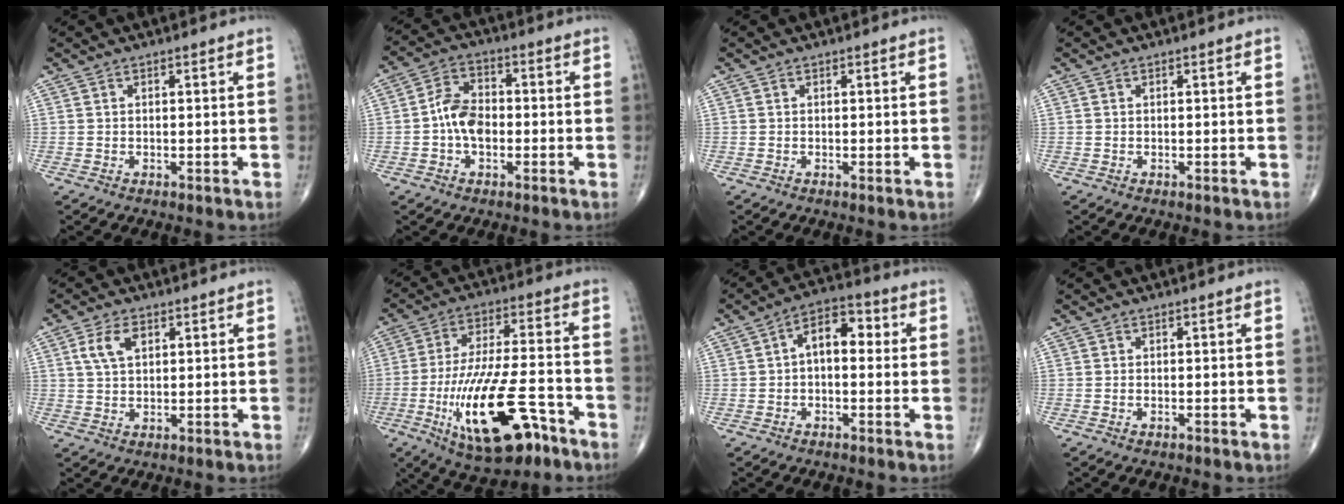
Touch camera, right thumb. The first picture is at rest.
{"total": 7.4, "force": [-1.1, 4.9, 5.4], "torque": [-0.087, 0.022, -0.031]}
{"total": 0.0}
{"total": 0.0}
{"total": 5.2, "force": [1.9, 3.0, 3.8], "torque": [-0.073, 0.001, 0.037]}
{"total": 19.9, "force": [-8.9, 7.4, 16.2], "torque": [-0.301, 0.032, -0.139]}
{"total": 7.7, "force": [0.6, 4.5, 6.2], "torque": [-0.071, 0.027, -0.003]}
{"total": 0.0}